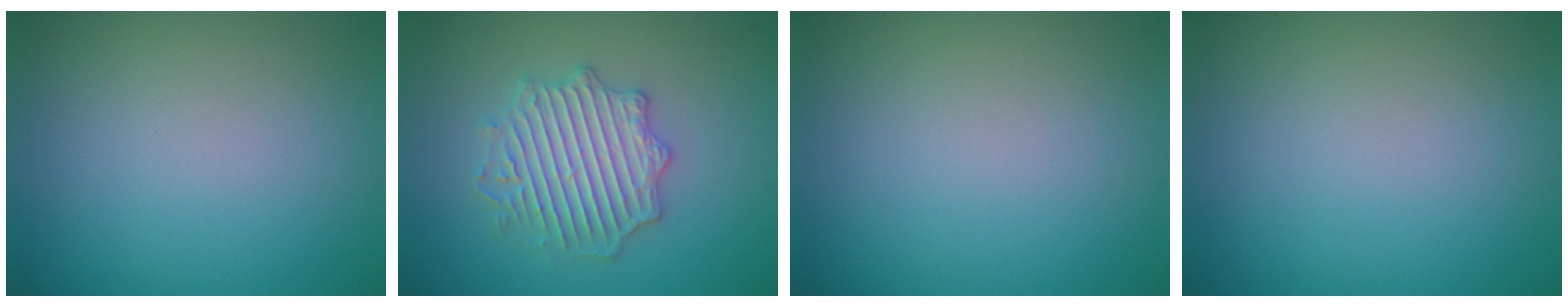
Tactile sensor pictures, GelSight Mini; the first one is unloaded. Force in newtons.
{"total": 4.1, "press": 4.1, "slide": 0.6}
{"total": 0.0}
{"total": 0.0}